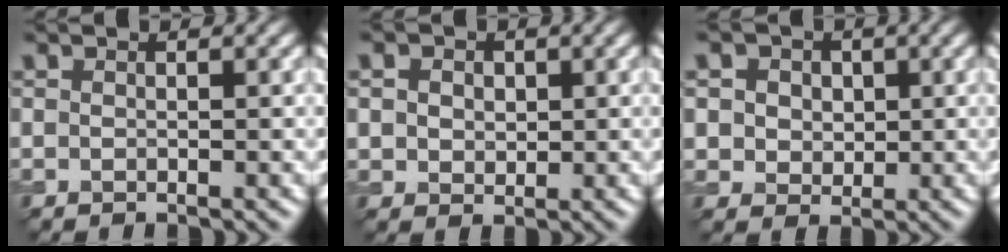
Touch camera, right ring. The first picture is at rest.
{"total": 3.4, "force": [1.1, 2.7, 1.7], "torque": [-0.029, 0.009, 0.003]}
{"total": 5.6, "force": [2.1, 4.5, 2.6], "torque": [-0.041, 0.017, 0.015]}